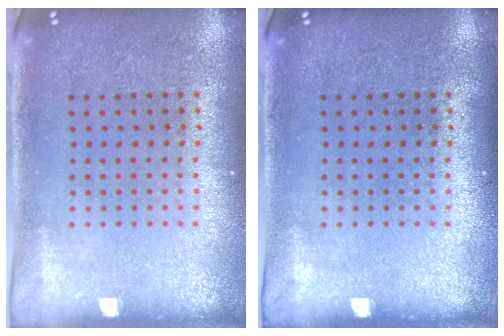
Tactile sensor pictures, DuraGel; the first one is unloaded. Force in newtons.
{"total": 0.0}